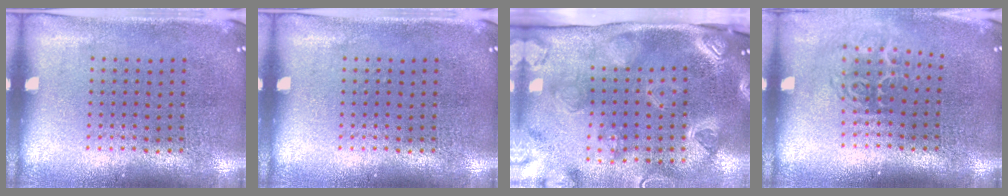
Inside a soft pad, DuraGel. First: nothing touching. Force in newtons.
{"total": 0.0}
{"total": 3.9, "press": 2.9, "slide": 2.6}
{"total": 1.7, "press": 1.1, "slide": 1.3}